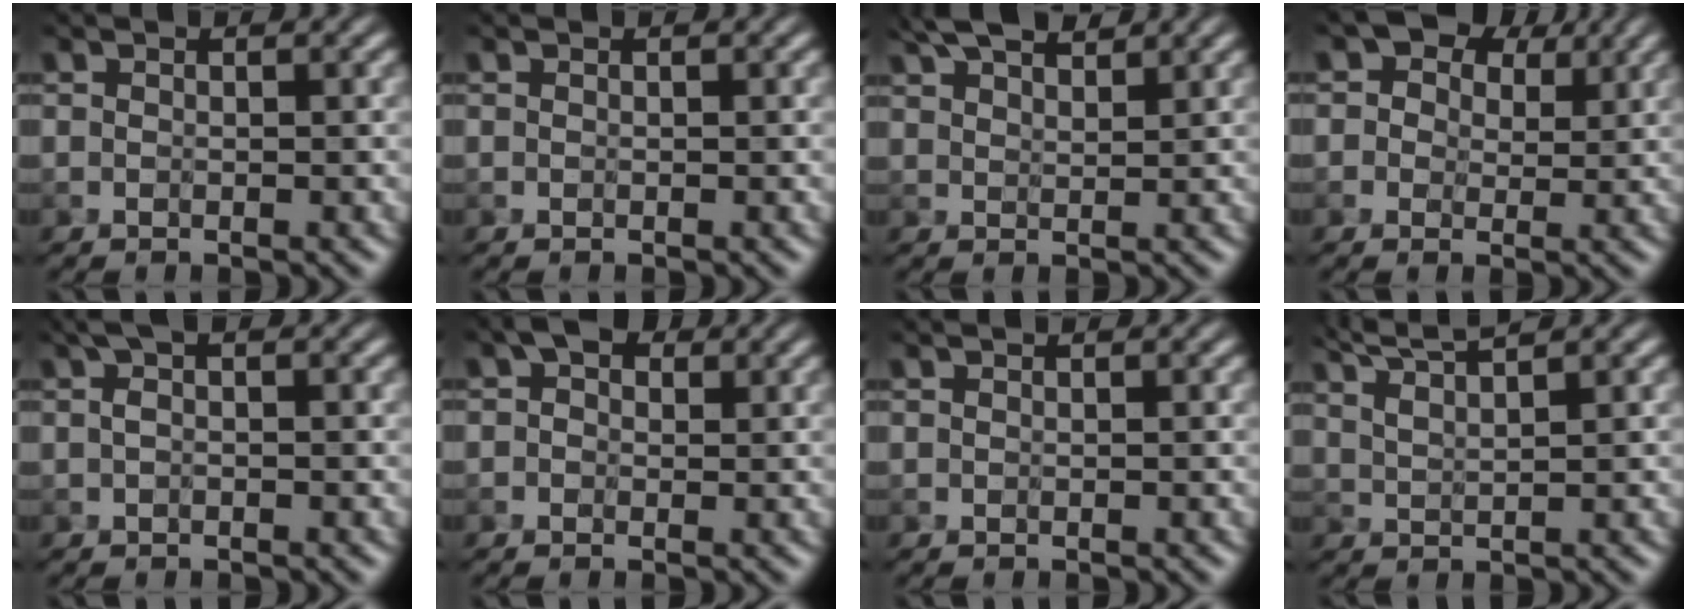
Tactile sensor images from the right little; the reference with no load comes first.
{"total": 0.0}
{"total": 4.5, "force": [3.6, 1.3, 2.3], "torque": [-0.042, 0.012, 0.063]}
{"total": 5.6, "force": [3.1, 3.8, 2.6], "torque": [-0.039, 0.003, 0.026]}
{"total": 2.5, "force": [1.1, 1.2, 1.9], "torque": [-0.036, 0.013, 0.004]}
{"total": 2.3, "force": [1.0, 1.4, 1.4], "torque": [-0.020, 0.004, 0.008]}
{"total": 0.0}
{"total": 5.5, "force": [4.3, 1.3, 3.2], "torque": [-0.046, 0.025, 0.053]}